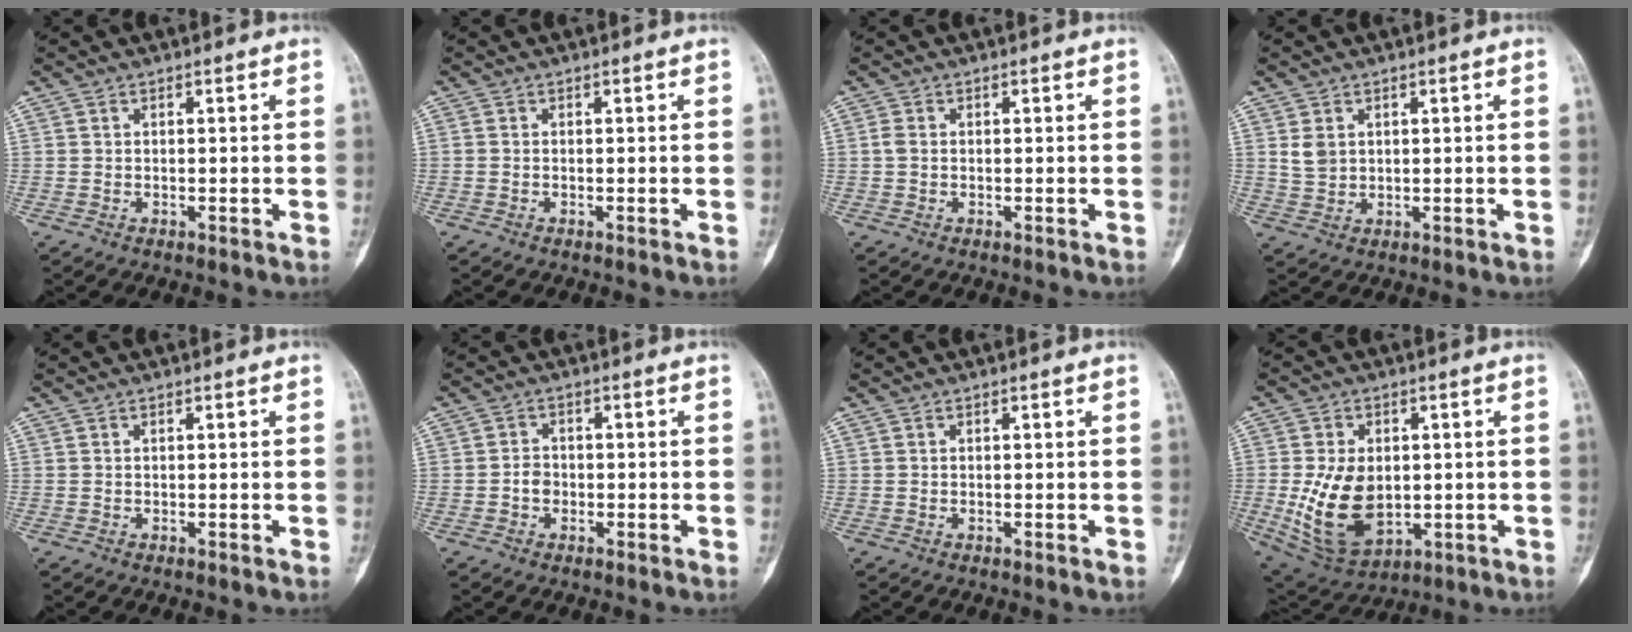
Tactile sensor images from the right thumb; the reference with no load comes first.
{"total": 0.0}
{"total": 1.3, "force": [-0.1, 0.9, 0.9], "torque": [-0.021, 0.000, -0.003]}
{"total": 3.1, "force": [1.1, 2.3, 1.7], "torque": [-0.027, -0.004, 0.030]}
{"total": 0.0}
{"total": 2.4, "force": [-0.7, 2.0, 1.1], "torque": [-0.002, 0.008, -0.016]}
{"total": 0.0}
{"total": 14.2, "force": [-0.7, 9.5, 10.5], "torque": [-0.175, -0.008, 0.014]}